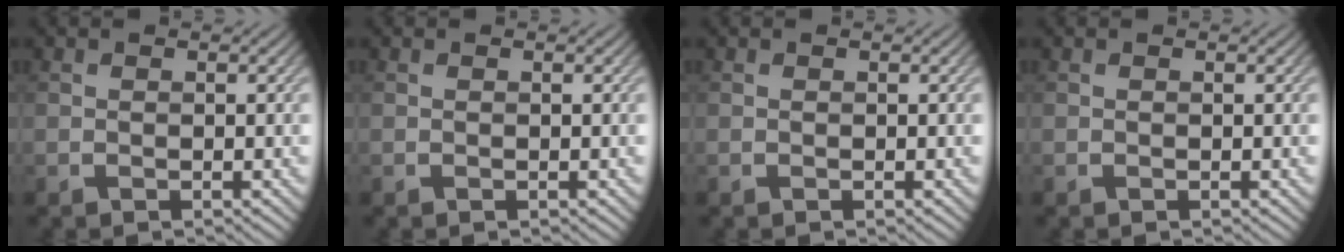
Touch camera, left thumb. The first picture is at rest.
{"total": 0.0}
{"total": 0.0}
{"total": 0.0}